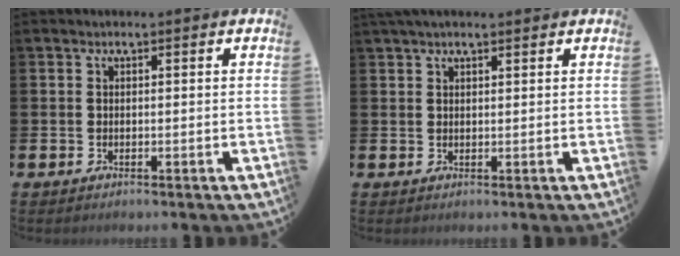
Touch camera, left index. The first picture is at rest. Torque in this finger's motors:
{"motor_torque": [1.04, -1.09, 0.32, 0.21]}